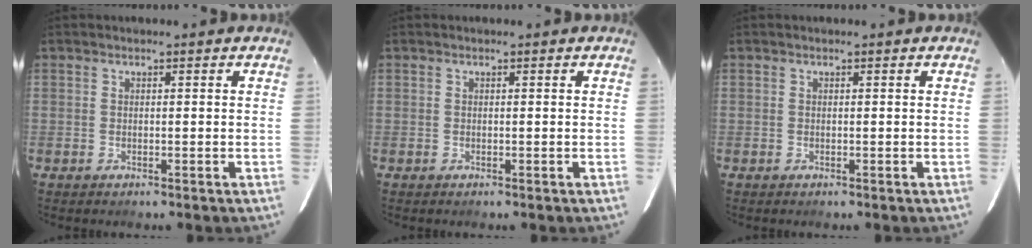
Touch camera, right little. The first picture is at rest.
{"total": 0.0}
{"total": 0.0}